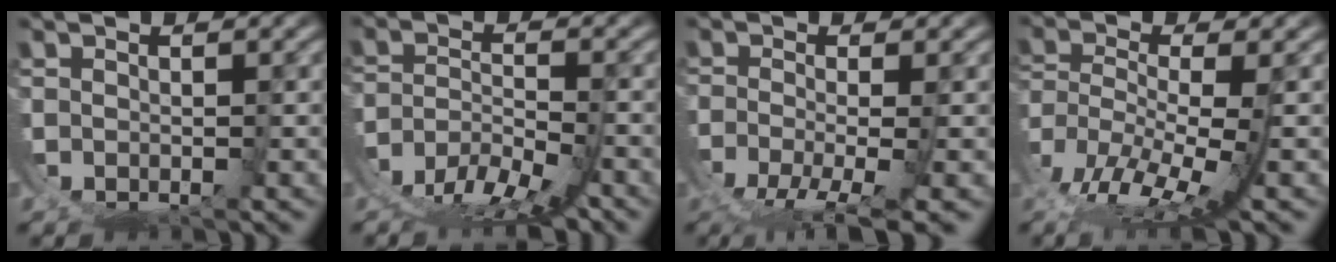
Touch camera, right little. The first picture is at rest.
{"total": 6.3, "force": [-3.8, 2.8, 4.1], "torque": [-0.055, -0.019, -0.062]}
{"total": 5.1, "force": [-3.8, -0.1, 3.5], "torque": [-0.051, -0.021, -0.048]}
{"total": 6.6, "force": [-2.0, 3.3, 5.4], "torque": [-0.112, -0.037, -0.024]}